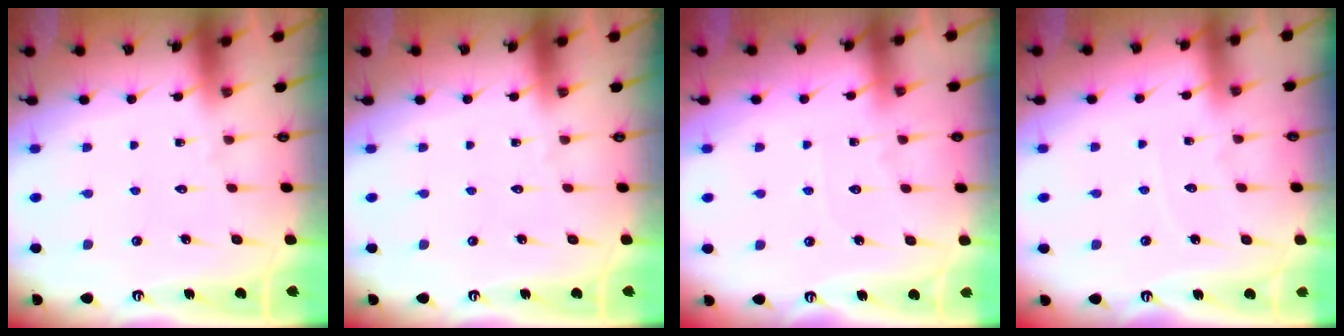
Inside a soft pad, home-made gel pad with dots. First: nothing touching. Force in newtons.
{"total": 0.0}
{"total": 5.0, "press": 5.0, "slide": 0.7}
{"total": 2.6, "press": 2.6, "slide": 0.4}